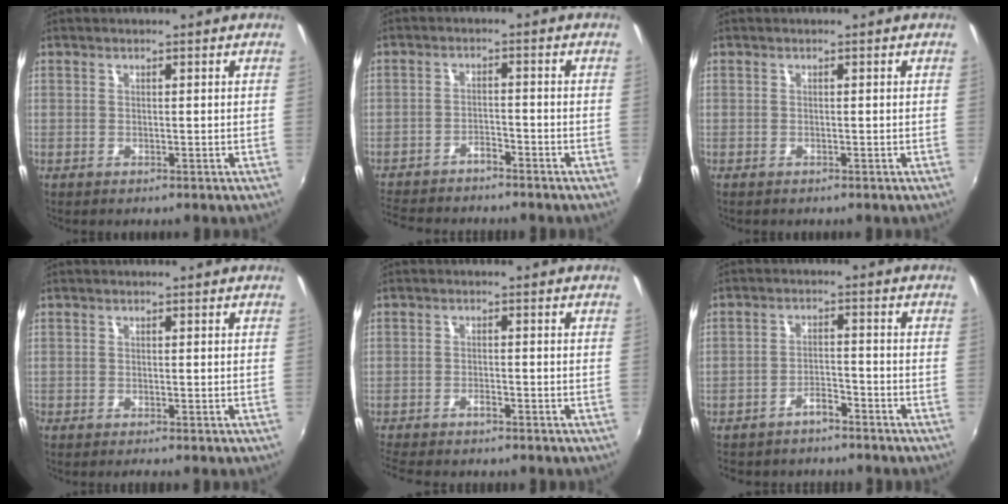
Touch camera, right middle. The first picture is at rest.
{"total": 7.9, "force": [-7.3, 1.9, 2.5], "torque": [-0.073, -0.002, -0.122]}
{"total": 0.0}
{"total": 1.0, "force": [-0.9, -0.1, 0.3], "torque": [-0.005, -0.007, -0.019]}
{"total": 5.0, "force": [-4.6, 0.9, 2.0], "torque": [-0.057, -0.017, -0.083]}
{"total": 4.9, "force": [-4.3, 1.8, 1.7], "torque": [-0.047, 0.009, -0.065]}